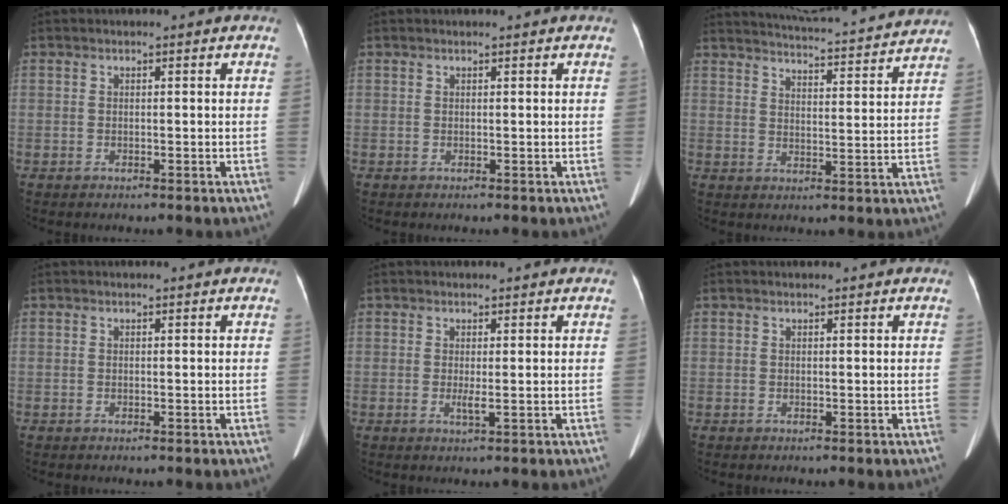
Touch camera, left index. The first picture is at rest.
{"total": 0.8, "force": [0.7, 0.0, 0.2], "torque": [-0.005, 0.011, 0.013]}
{"total": 20.3, "force": [19.3, 1.4, 5.9], "torque": [-0.091, -0.012, 0.248]}
{"total": 0.0}
{"total": 1.5, "force": [0.2, 0.1, 1.5], "torque": [-0.032, -0.001, 0.007]}
{"total": 1.2, "force": [1.1, 0.1, 0.4], "torque": [-0.006, 0.016, 0.018]}